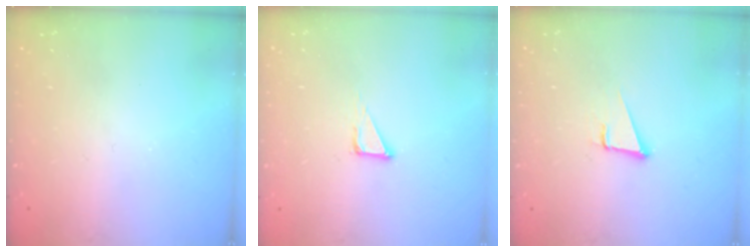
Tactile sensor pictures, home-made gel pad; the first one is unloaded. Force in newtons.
{"total": 3.5, "press": 3.5, "slide": 0.2}
{"total": 3.7, "press": 2.9, "slide": 2.3}